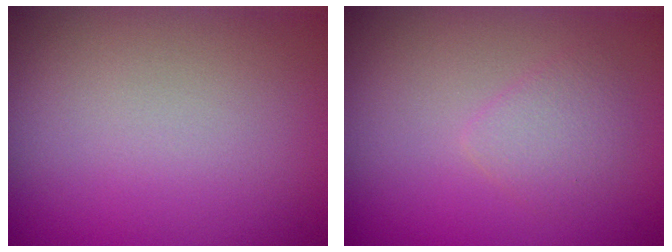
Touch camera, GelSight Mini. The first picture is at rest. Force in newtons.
{"total": 1.7, "press": 1.7, "slide": 0.1}